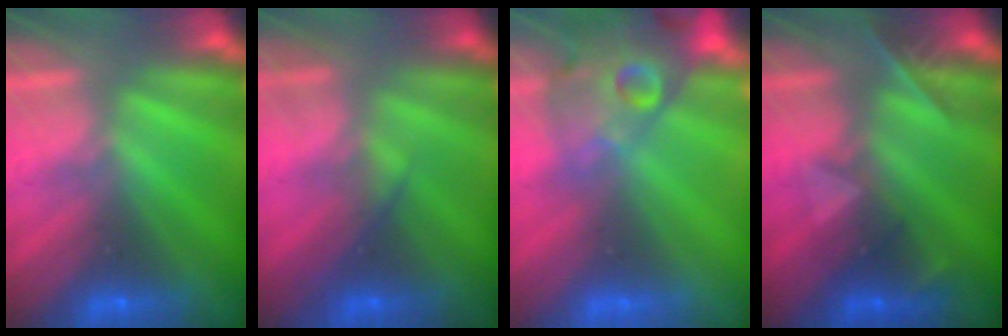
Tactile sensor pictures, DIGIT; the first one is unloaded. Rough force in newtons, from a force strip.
{"total": 2.1}
{"total": 11.2}
{"total": 2.4}